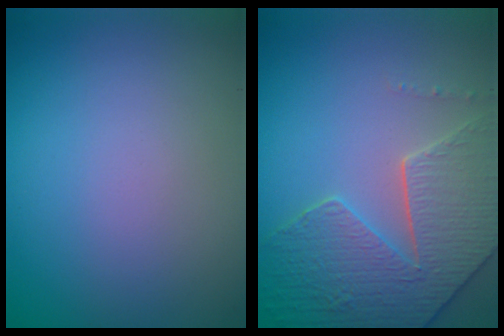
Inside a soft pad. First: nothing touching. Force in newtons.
{"total": 6.0, "press": 5.3, "slide": 2.9}